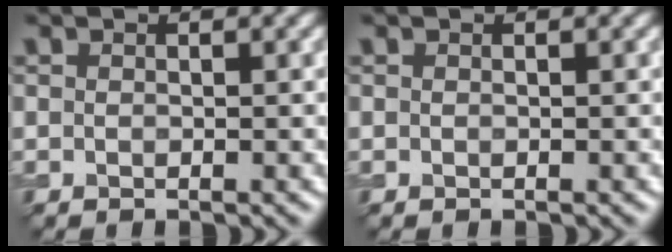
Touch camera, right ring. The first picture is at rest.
{"total": 0.0}